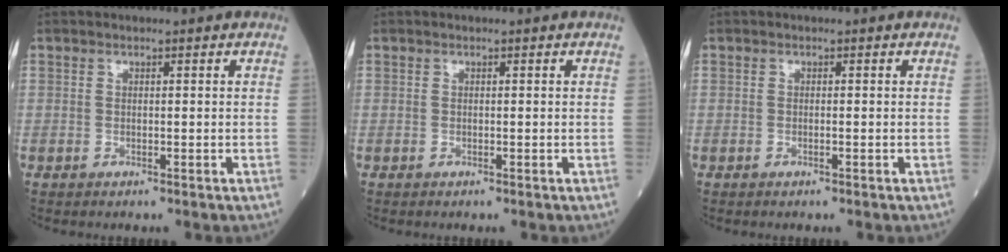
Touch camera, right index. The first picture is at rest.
{"total": 0.0}
{"total": 0.7, "force": [-0.3, 0.3, 0.6], "torque": [-0.018, -0.002, -0.005]}